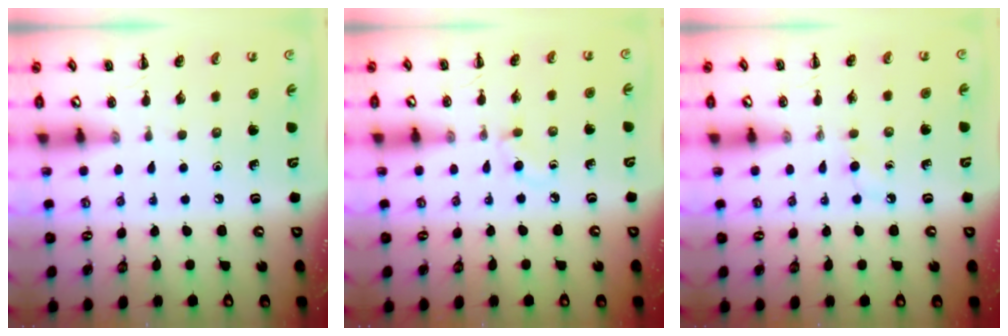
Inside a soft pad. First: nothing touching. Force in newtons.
{"total": 1.9, "press": 1.6, "slide": 1.0}
{"total": 2.5, "press": 2.3, "slide": 1.0}